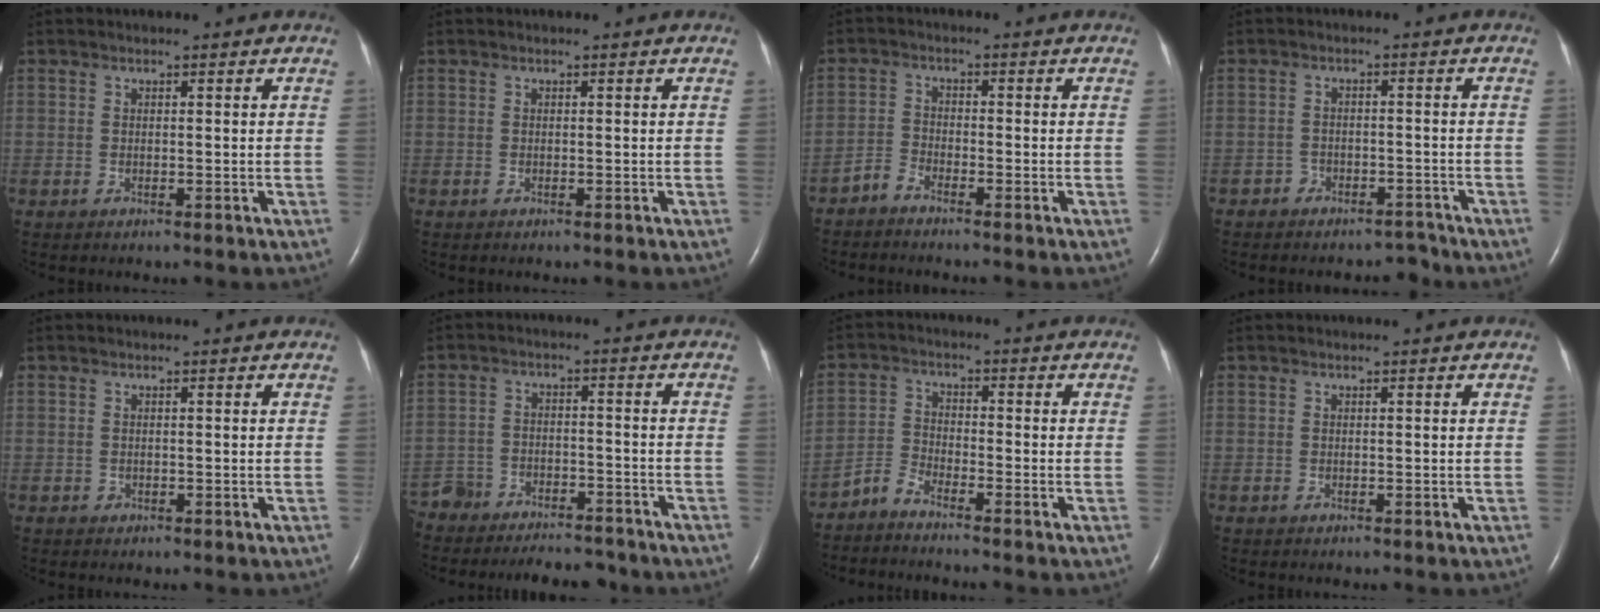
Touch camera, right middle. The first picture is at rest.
{"total": 0.0}
{"total": 2.2, "force": [-2.1, 0.3, 0.4], "torque": [-0.015, -0.004, -0.045]}
{"total": 3.4, "force": [-2.9, 1.7, -0.4], "torque": [0.012, 0.009, -0.045]}
{"total": 0.0}
{"total": 13.8, "force": [-12.5, 4.3, 4.2], "torque": [-0.088, 0.012, -0.195]}
{"total": 3.1, "force": [-3.0, 0.1, 0.5], "torque": [-0.020, -0.014, -0.066]}
{"total": 0.0}